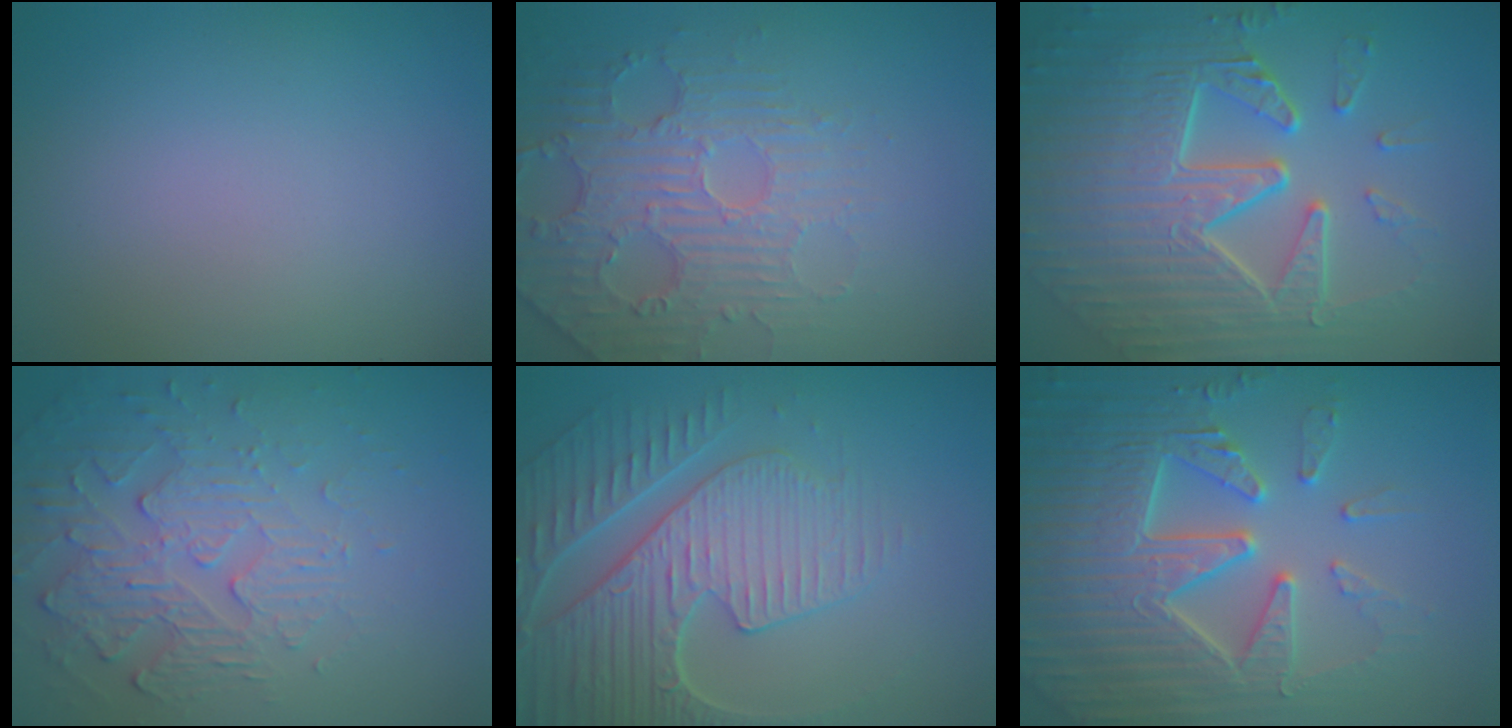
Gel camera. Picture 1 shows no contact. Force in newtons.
{"total": 4.8, "press": 4.0, "slide": 2.8}
{"total": 9.8, "press": 6.7, "slide": 7.2}
{"total": 5.8, "press": 3.5, "slide": 4.7}
{"total": 6.7, "press": 5.5, "slide": 3.9}
{"total": 7.7, "press": 7.6, "slide": 1.5}